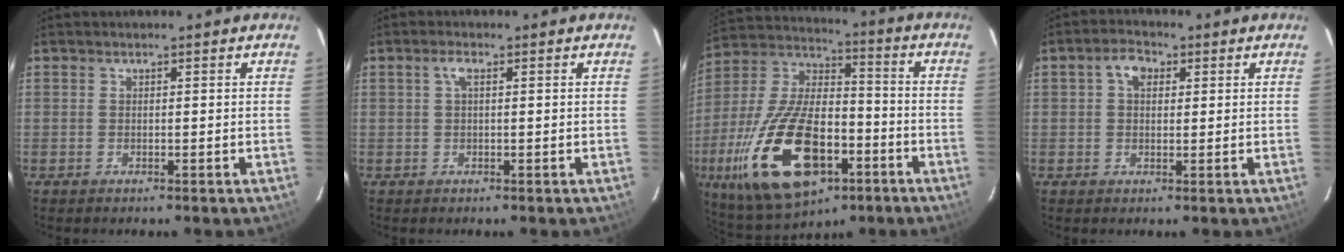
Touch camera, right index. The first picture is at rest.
{"total": 1.7, "force": [0.5, 0.5, 1.6], "torque": [-0.033, 0.007, 0.008]}
{"total": 24.9, "force": [-10.1, 12.4, 19.1], "torque": [-0.395, -0.019, -0.162]}
{"total": 3.8, "force": [1.1, 2.7, 2.4], "torque": [-0.041, 0.015, 0.018]}